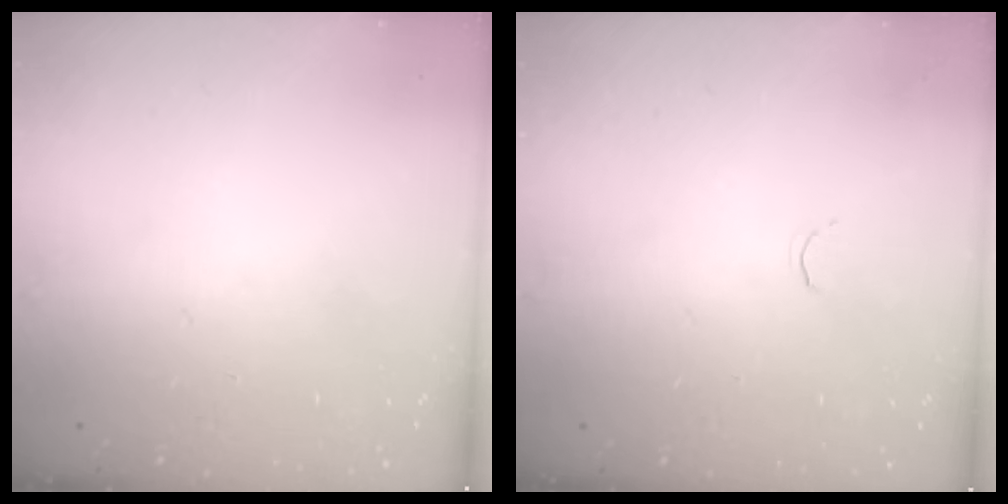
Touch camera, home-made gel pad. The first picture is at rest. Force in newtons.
{"total": 1.7, "press": 1.6, "slide": 0.5}